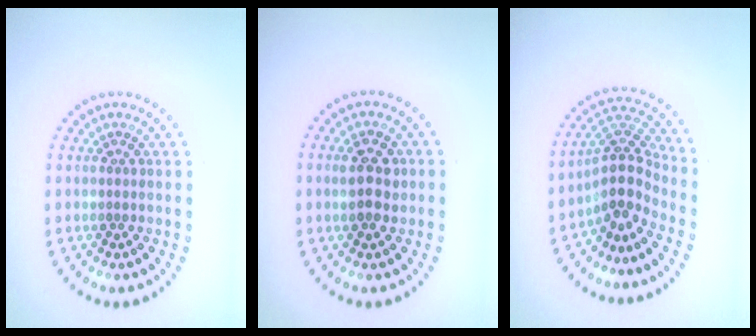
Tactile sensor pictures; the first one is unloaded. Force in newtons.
{"total": 2.8, "press": 2.8, "slide": 0.3}
{"total": 4.0, "press": 2.8, "slide": 2.8}